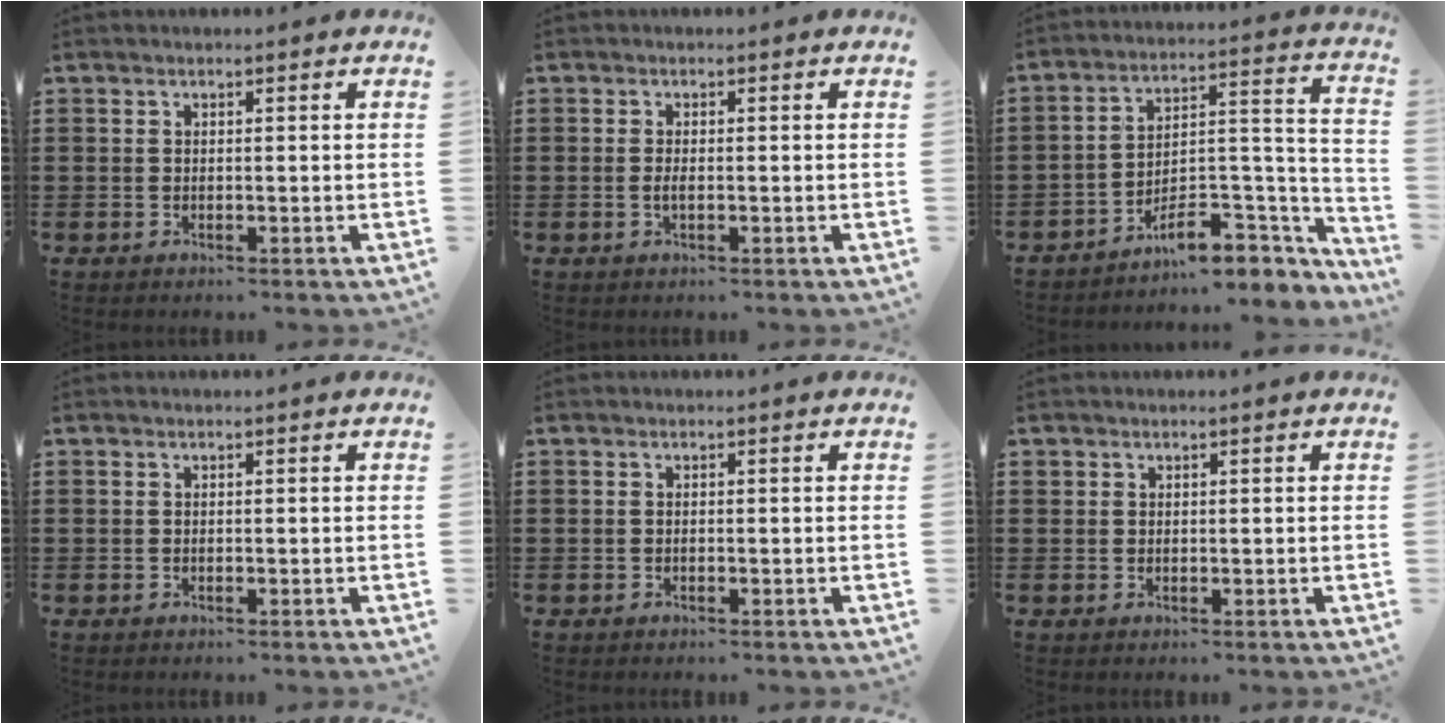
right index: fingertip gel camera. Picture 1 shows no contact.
{"total": 1.3, "force": [-0.3, 0.4, 1.2], "torque": [-0.021, 0.000, -0.006]}
{"total": 9.6, "force": [-7.1, 3.9, 5.1], "torque": [-0.052, 0.018, -0.131]}
{"total": 0.0}
{"total": 0.0}
{"total": 0.8, "force": [0.4, 0.7, 0.0], "torque": [-0.002, 0.004, 0.008]}